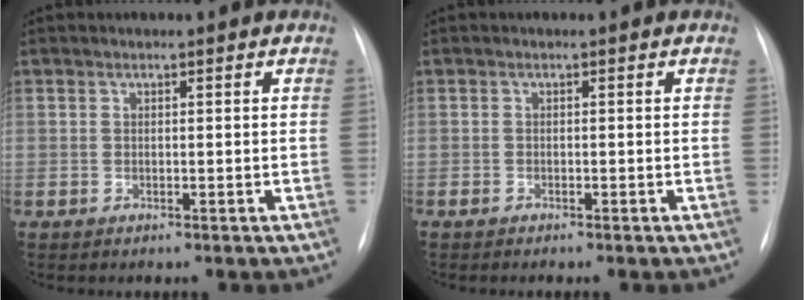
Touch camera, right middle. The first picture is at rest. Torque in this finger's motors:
{"motor_torque": [-0.31, -0.08, -0.01, -0.01]}